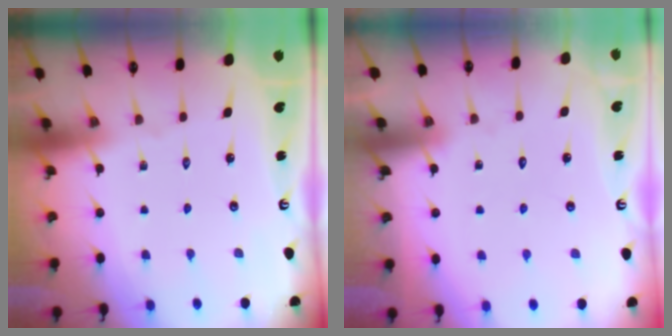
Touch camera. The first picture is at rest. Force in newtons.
{"total": 2.8, "press": 2.8, "slide": 0.2}